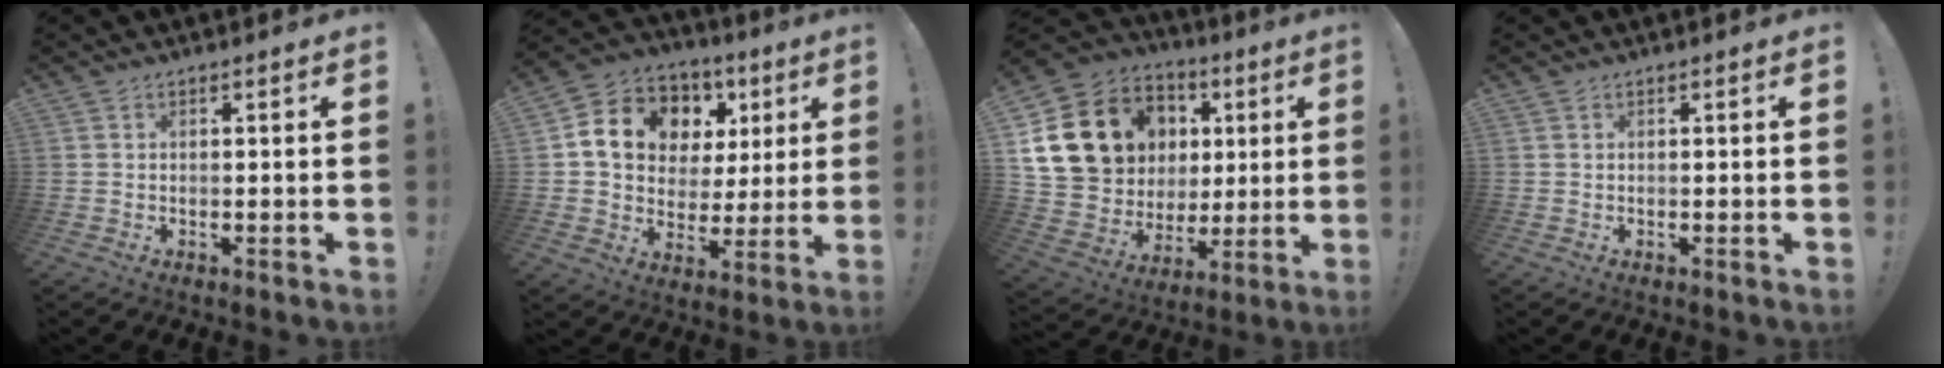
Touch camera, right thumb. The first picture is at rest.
{"total": 14.8, "force": [5.6, 11.5, 7.4], "torque": [-0.112, -0.023, 0.117]}
{"total": 20.5, "force": [6.7, 16.6, 10.0], "torque": [-0.167, -0.018, 0.165]}
{"total": 0.0}